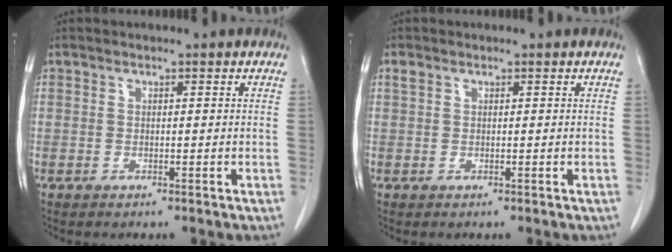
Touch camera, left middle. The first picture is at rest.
{"total": 0.7, "force": [0.5, 0.4, 0.3], "torque": [-0.010, 0.012, 0.012]}